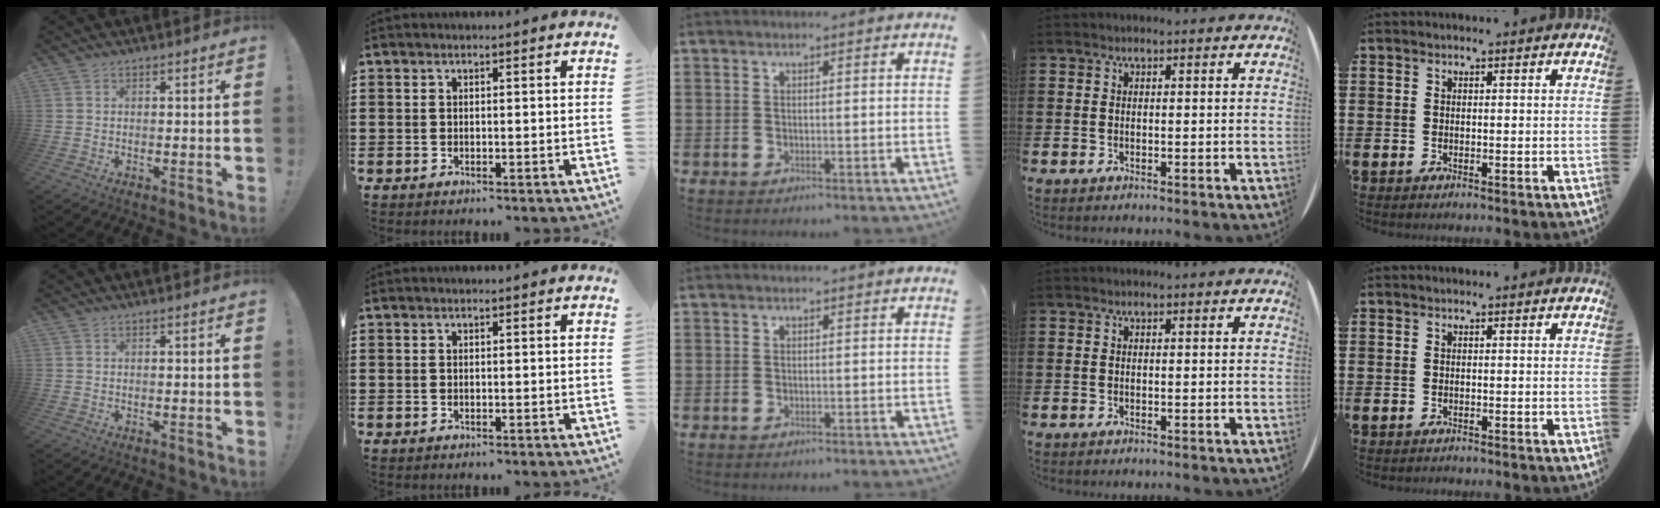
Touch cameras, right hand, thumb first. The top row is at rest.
{}